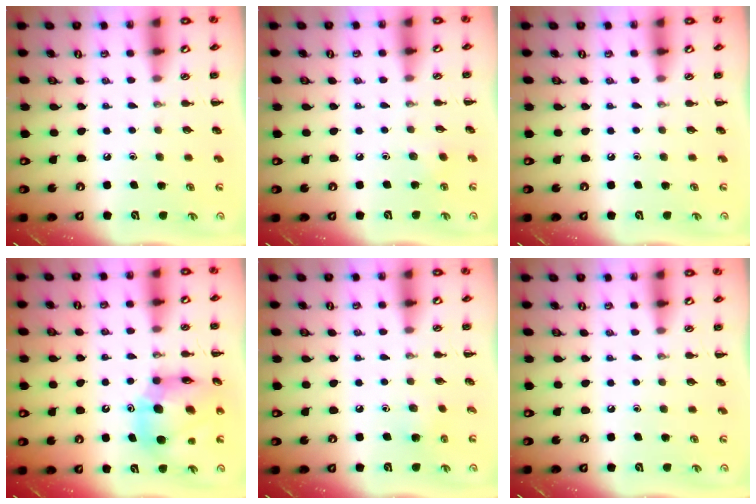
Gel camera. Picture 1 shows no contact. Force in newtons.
{"total": 2.0, "press": 1.9, "slide": 0.7}
{"total": 0.0}
{"total": 13.5, "press": 13.0, "slide": 3.8}
{"total": 4.1, "press": 3.9, "slide": 1.4}
{"total": 0.0}